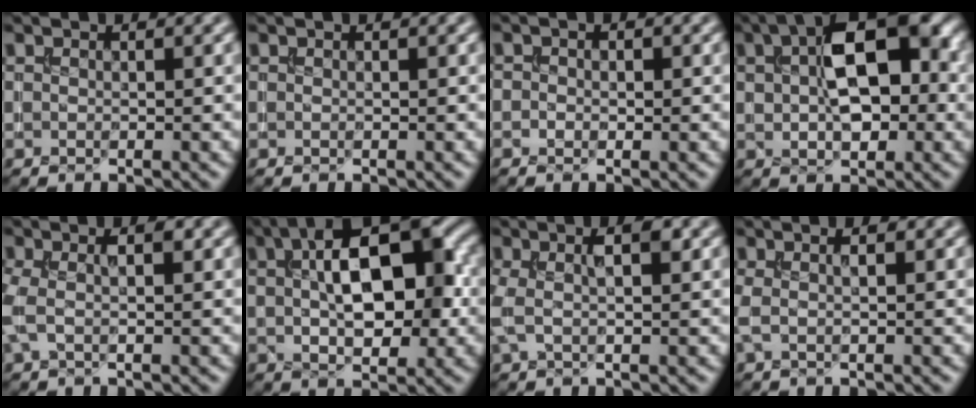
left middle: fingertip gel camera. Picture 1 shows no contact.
{"total": 0.0}
{"total": 1.3, "force": [-0.2, 1.1, 0.7], "torque": [-0.009, -0.001, -0.009]}
{"total": 9.1, "force": [2.0, 4.8, 7.5], "torque": [-0.119, 0.021, 0.027]}
{"total": 3.2, "force": [0.2, 1.5, 2.8], "torque": [-0.068, 0.005, -0.002]}
{"total": 10.2, "force": [1.8, 4.9, 8.7], "torque": [-0.131, 0.019, 0.020]}
{"total": 3.7, "force": [0.6, 1.5, 3.3], "torque": [-0.074, 0.008, 0.007]}
{"total": 1.8, "force": [0.3, 0.4, 1.8], "torque": [-0.032, 0.006, 0.000]}